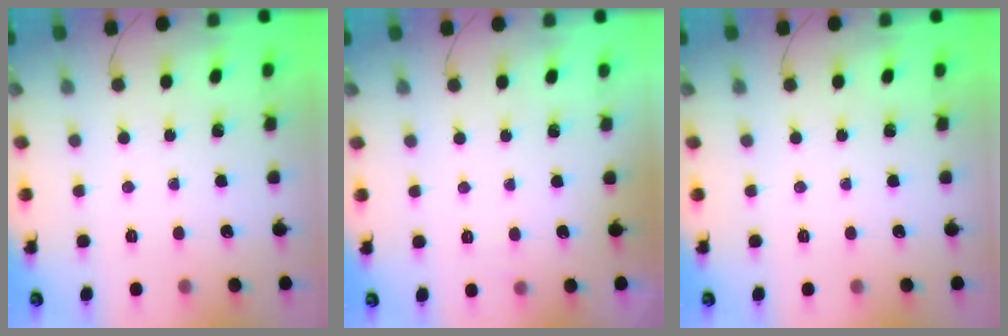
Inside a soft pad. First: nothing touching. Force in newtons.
{"total": 1.8, "press": 1.3, "slide": 1.1}
{"total": 0.0}